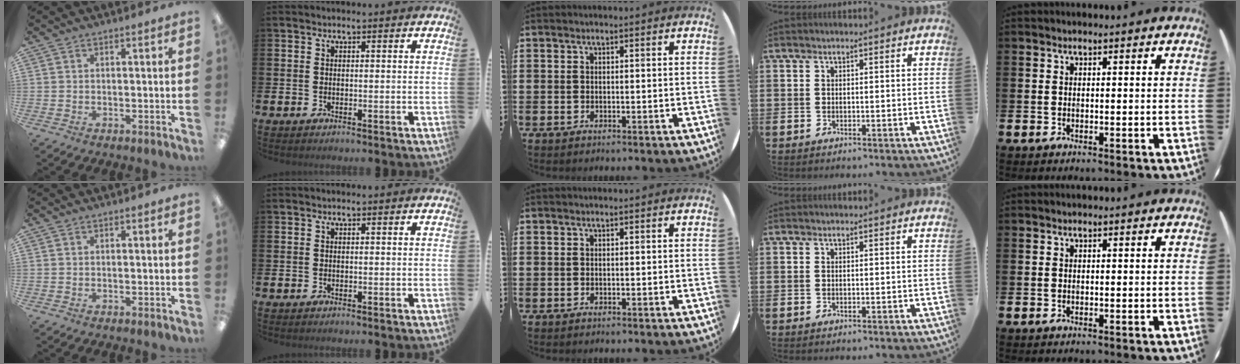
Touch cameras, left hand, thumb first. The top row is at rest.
{}